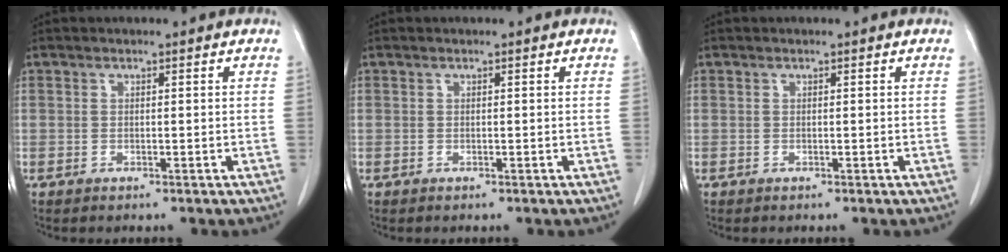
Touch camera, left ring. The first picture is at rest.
{"total": 0.0}
{"total": 0.0}